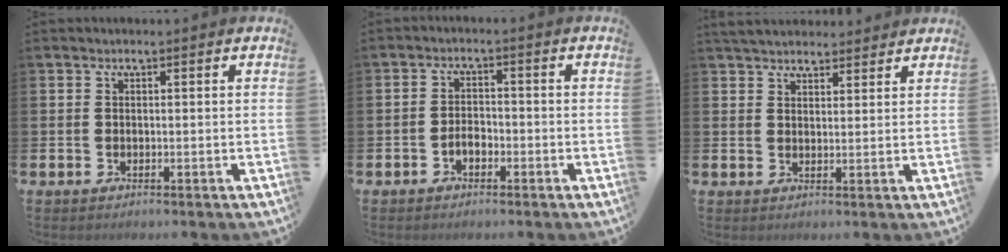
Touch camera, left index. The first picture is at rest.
{"total": 2.1, "force": [-1.1, 1.3, 1.2], "torque": [-0.020, 0.003, -0.025]}
{"total": 4.1, "force": [4.0, 1.0, 0.4], "torque": [-0.013, -0.016, 0.073]}